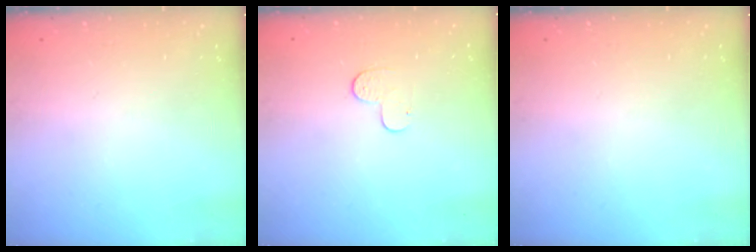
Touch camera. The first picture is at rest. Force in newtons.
{"total": 4.3, "press": 4.2, "slide": 0.4}
{"total": 0.0}